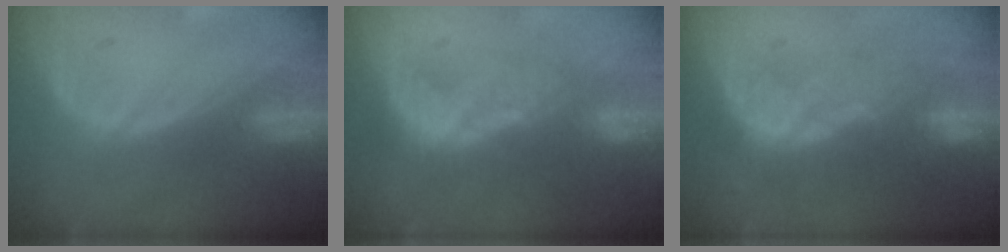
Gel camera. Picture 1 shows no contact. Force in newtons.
{"total": 7.7, "press": 7.2, "slide": 2.6}
{"total": 8.1, "press": 7.5, "slide": 3.1}